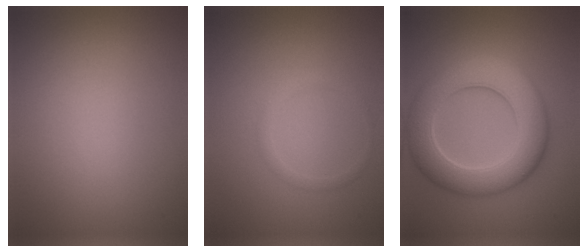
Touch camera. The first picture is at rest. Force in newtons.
{"total": 1.0, "press": 1.0, "slide": 0.1}
{"total": 8.4, "press": 8.4, "slide": 0.5}